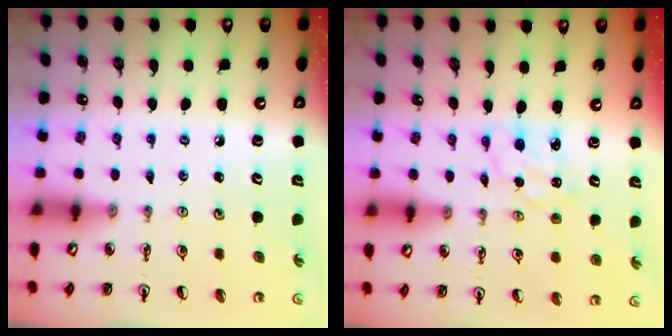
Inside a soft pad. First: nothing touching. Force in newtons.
{"total": 1.7, "press": 1.7, "slide": 0.3}